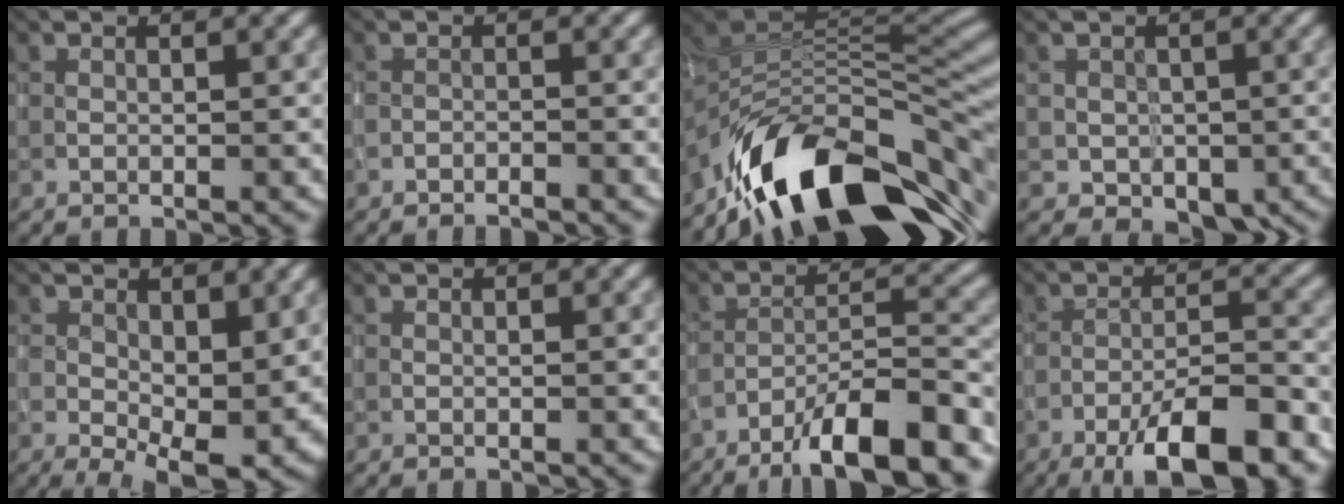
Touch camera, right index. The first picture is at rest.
{"total": 1.5, "force": [-1.5, 0.1, 0.2], "torque": [-0.004, 0.001, -0.024]}
{"total": 13.8, "force": [-7.2, 6.0, 10.1], "torque": [-0.170, 0.013, -0.114]}
{"total": 3.2, "force": [-0.7, 2.8, 1.4], "torque": [-0.015, -0.005, -0.008]}
{"total": 7.7, "force": [-0.9, 4.4, 6.3], "torque": [-0.096, -0.026, 0.000]}
{"total": 0.0}
{"total": 10.0, "force": [-7.1, 2.0, 6.8], "torque": [-0.101, 0.019, -0.118]}
{"total": 8.9, "force": [-5.5, 2.1, 6.7], "torque": [-0.103, 0.006, -0.092]}